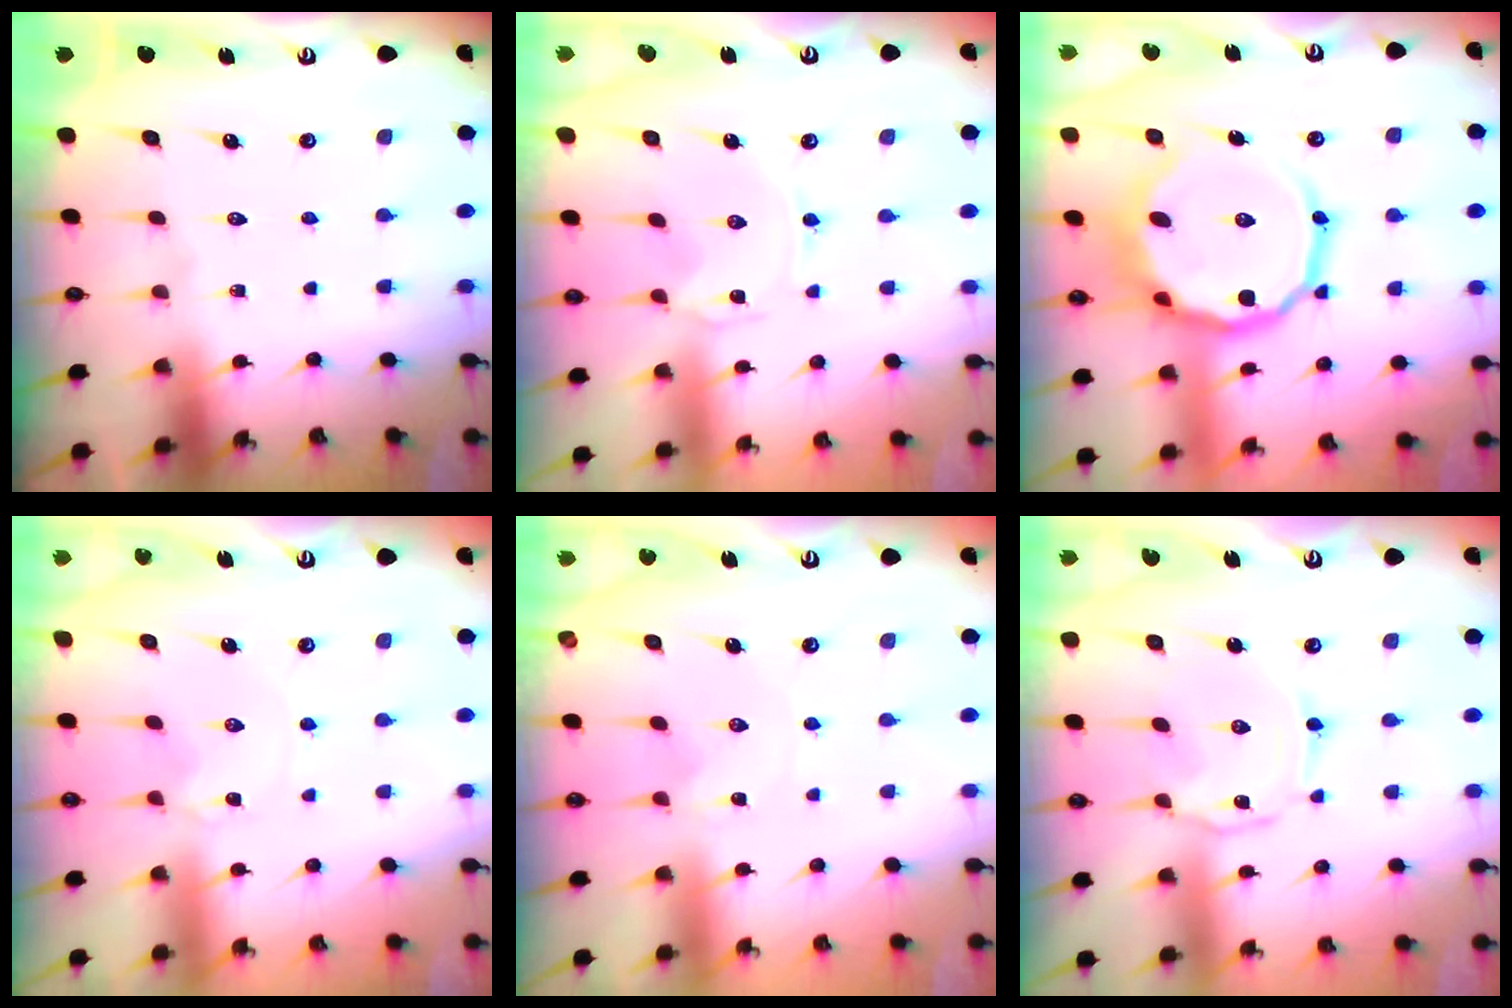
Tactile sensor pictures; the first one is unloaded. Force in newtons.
{"total": 0.0}
{"total": 16.1, "press": 15.9, "slide": 3.0}
{"total": 1.5, "press": 1.5, "slide": 0.2}
{"total": 0.7, "press": 0.7, "slide": 0.1}
{"total": 1.8, "press": 1.8, "slide": 0.3}